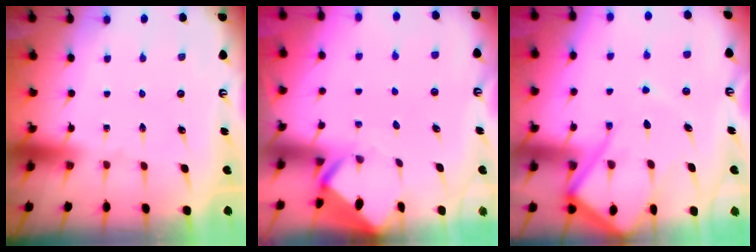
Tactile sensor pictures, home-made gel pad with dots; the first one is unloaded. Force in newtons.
{"total": 3.9, "press": 3.9, "slide": 0.4}
{"total": 14.2, "press": 14.2, "slide": 1.4}